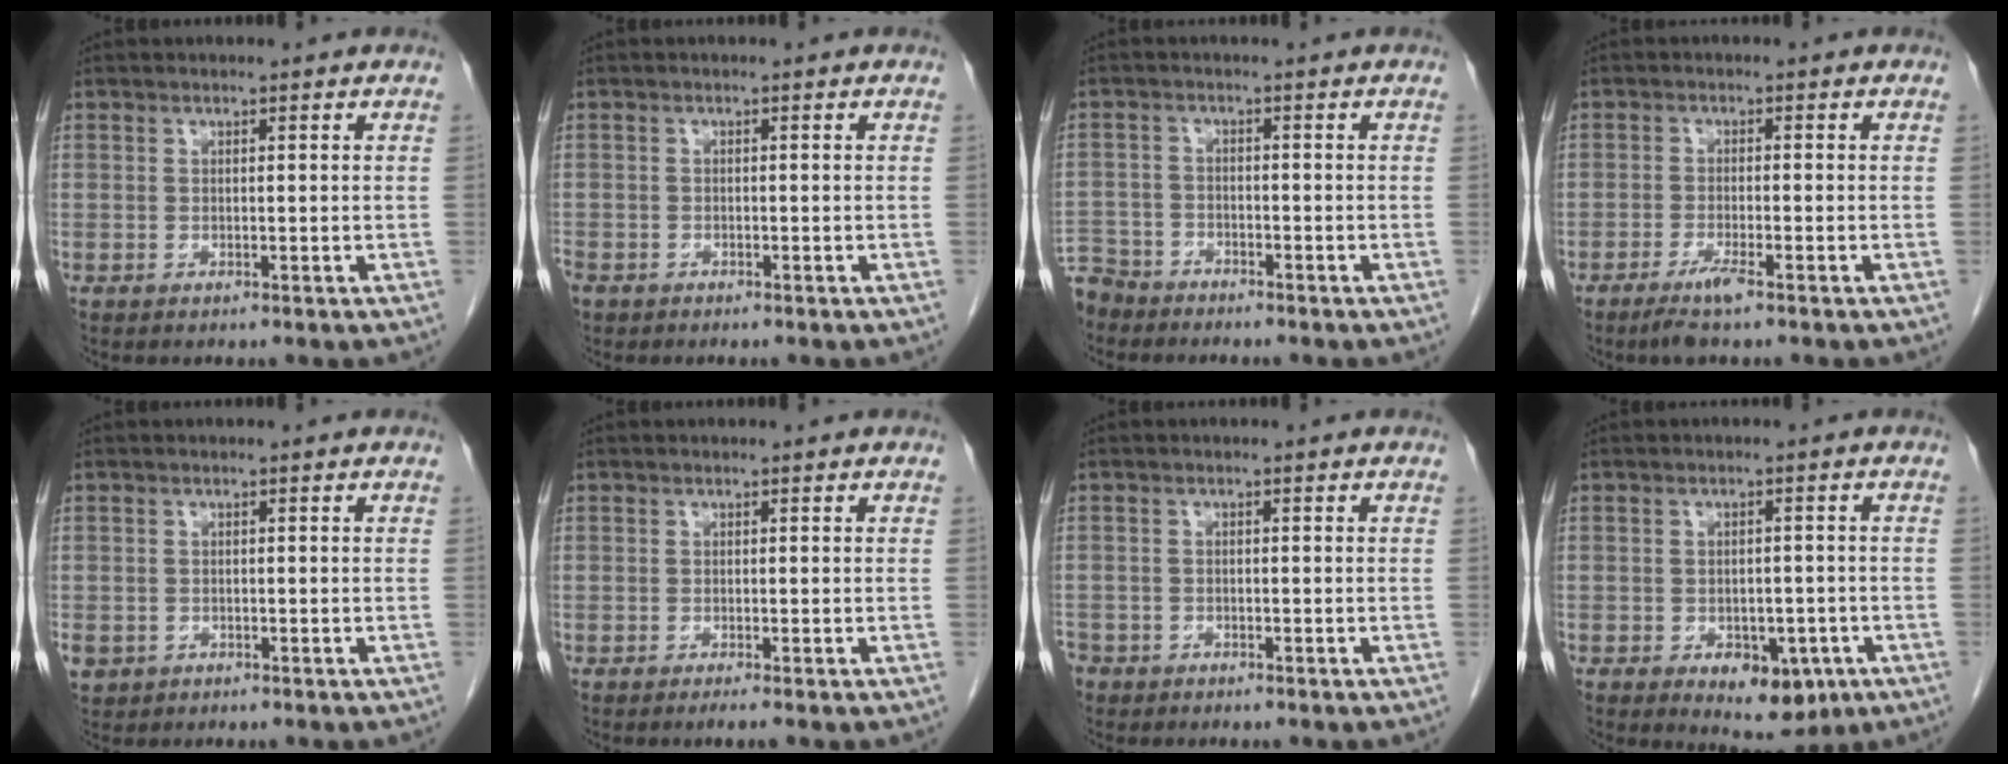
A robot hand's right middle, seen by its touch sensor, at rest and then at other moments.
{"total": 2.9, "force": [-2.1, 1.8, 1.0], "torque": [-0.032, -0.005, -0.040]}
{"total": 6.6, "force": [-5.9, 2.8, 0.2], "torque": [-0.011, -0.011, -0.115]}
{"total": 3.4, "force": [-2.3, 0.0, 2.5], "torque": [-0.054, -0.008, -0.046]}
{"total": 3.6, "force": [-1.9, 2.9, 0.9], "torque": [-0.023, 0.000, -0.028]}
{"total": 0.8, "force": [-0.6, -0.2, 0.5], "torque": [-0.012, -0.002, -0.011]}
{"total": 4.1, "force": [-3.1, 2.6, 0.7], "torque": [-0.022, 0.001, -0.059]}
{"total": 7.1, "force": [-3.1, 3.9, 5.0], "torque": [-0.056, -0.002, -0.030]}